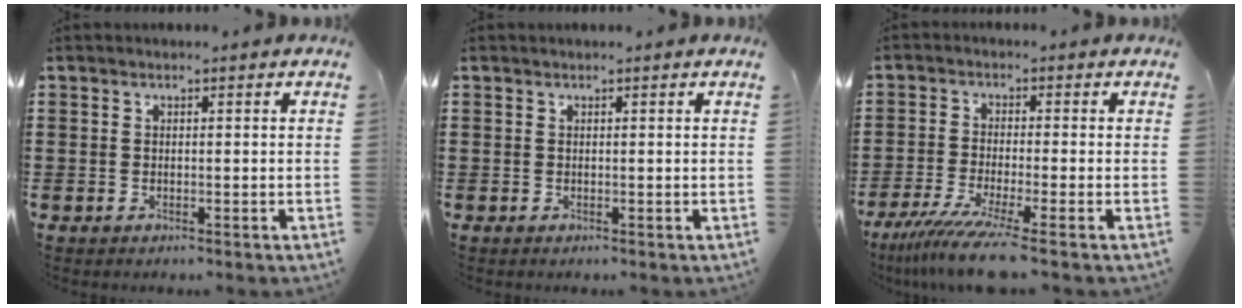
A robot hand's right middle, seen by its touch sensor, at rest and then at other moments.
{"total": 0.0}
{"total": 6.5, "force": [-4.7, -0.4, 4.4], "torque": [-0.098, -0.025, -0.090]}